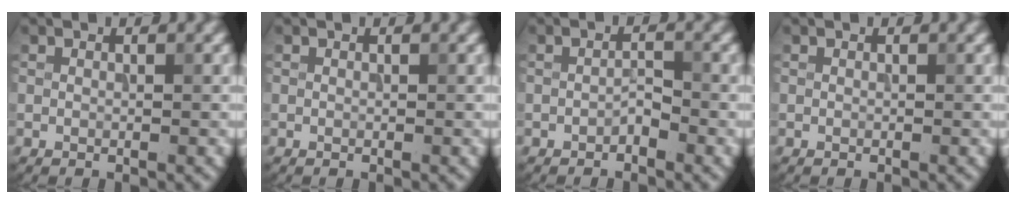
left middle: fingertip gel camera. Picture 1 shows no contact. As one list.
[{"total": 0.0}, {"total": 0.8, "force": [-0.7, 0.2, 0.4], "torque": [-0.013, 0.006, -0.010]}, {"total": 0.0}]